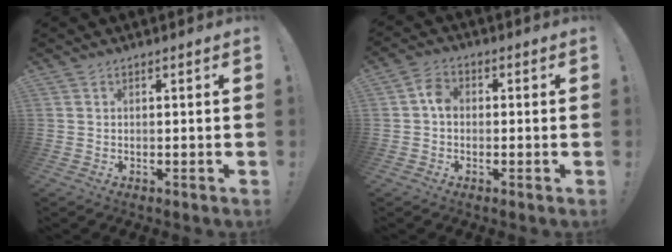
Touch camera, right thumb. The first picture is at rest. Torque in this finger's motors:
{"motor_torque": [0.51, 0.84, 0.57, -0.53, 0.00]}